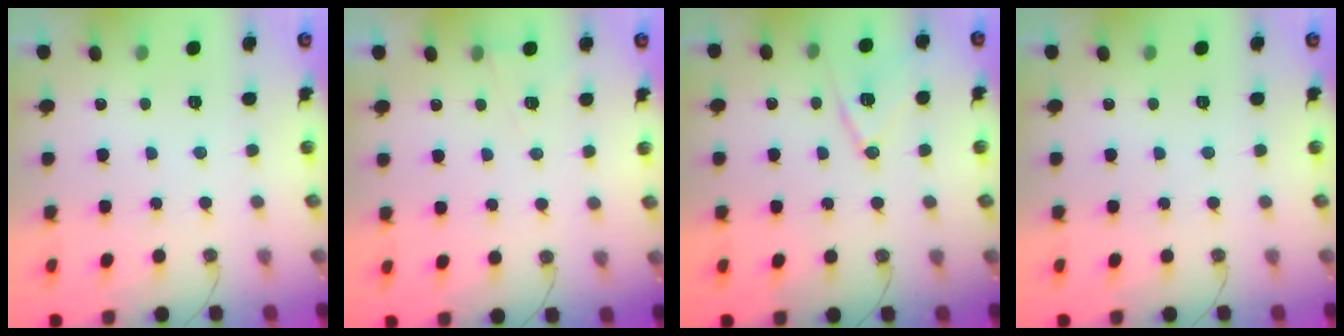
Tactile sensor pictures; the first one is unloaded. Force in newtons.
{"total": 4.8, "press": 2.5, "slide": 4.1}
{"total": 12.1, "press": 11.7, "slide": 3.1}
{"total": 0.0}